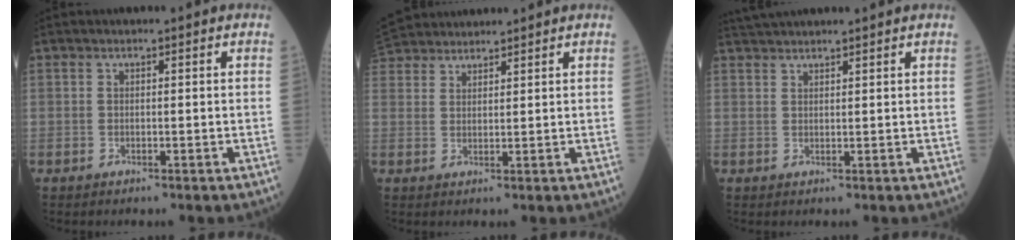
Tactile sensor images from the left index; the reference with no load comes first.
{"total": 7.0, "force": [6.6, 1.7, 1.5], "torque": [-0.032, 0.037, 0.125]}
{"total": 4.4, "force": [4.1, -0.3, 1.5], "torque": [-0.024, 0.037, 0.075]}